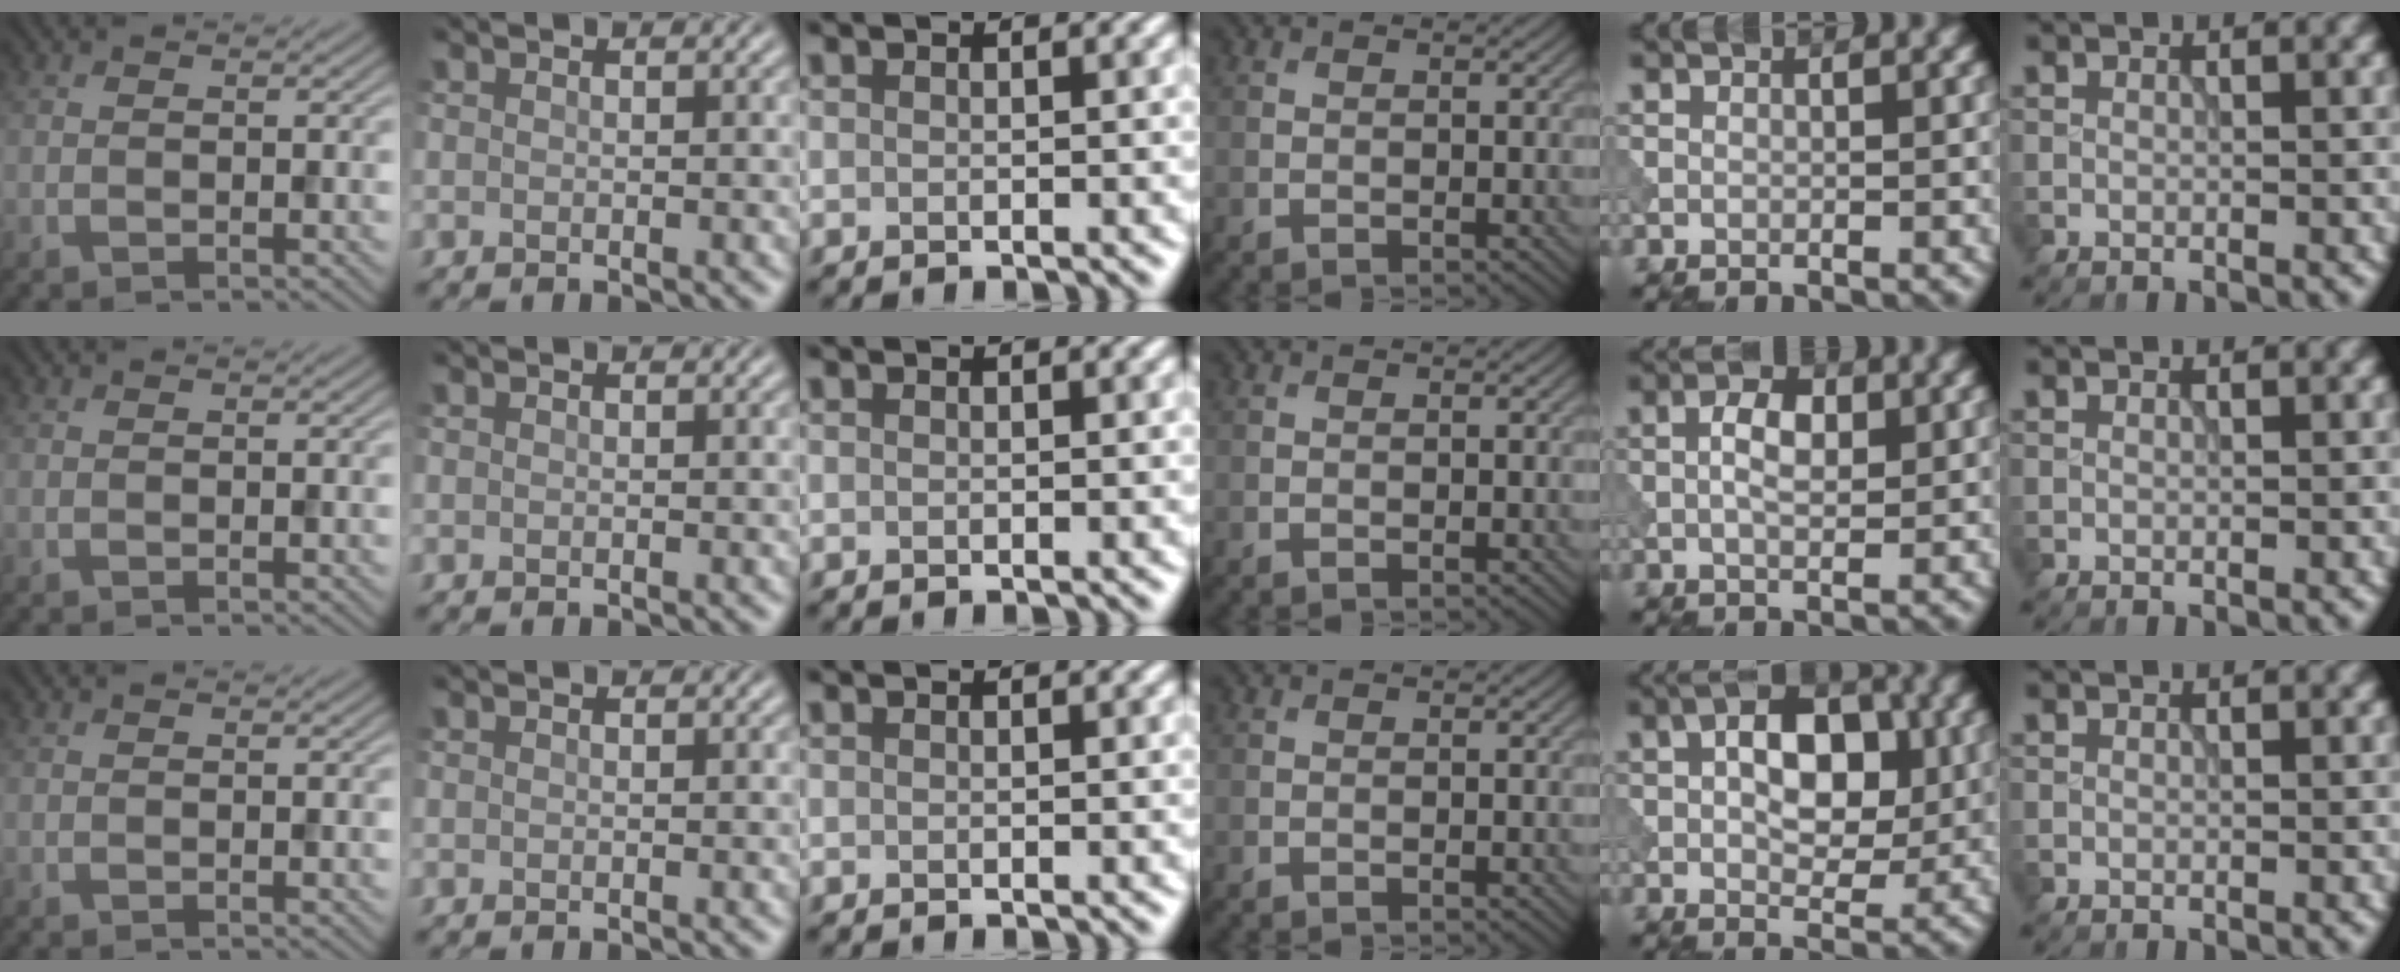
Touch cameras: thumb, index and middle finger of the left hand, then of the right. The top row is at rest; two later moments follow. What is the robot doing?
{"motion": "press", "object": "tv remote"}